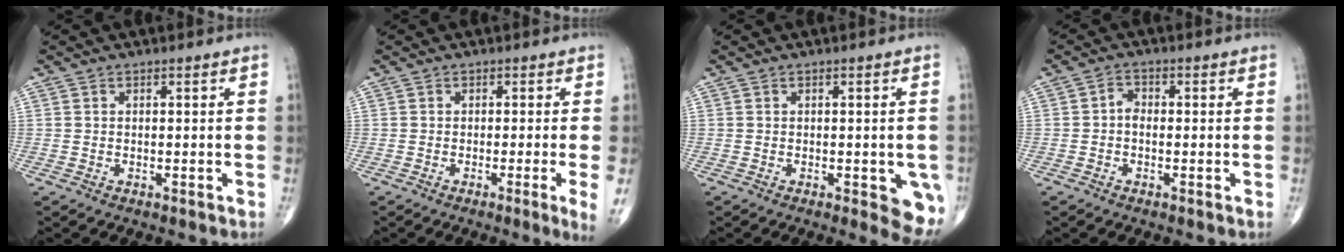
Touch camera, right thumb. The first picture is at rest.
{"total": 3.6, "force": [-1.0, -0.5, 3.4], "torque": [-0.056, -0.013, -0.018]}
{"total": 6.7, "force": [-2.0, 2.4, 5.9], "torque": [-0.045, -0.010, -0.023]}
{"total": 2.3, "force": [-0.3, 1.5, 1.8], "torque": [-0.020, 0.005, -0.016]}